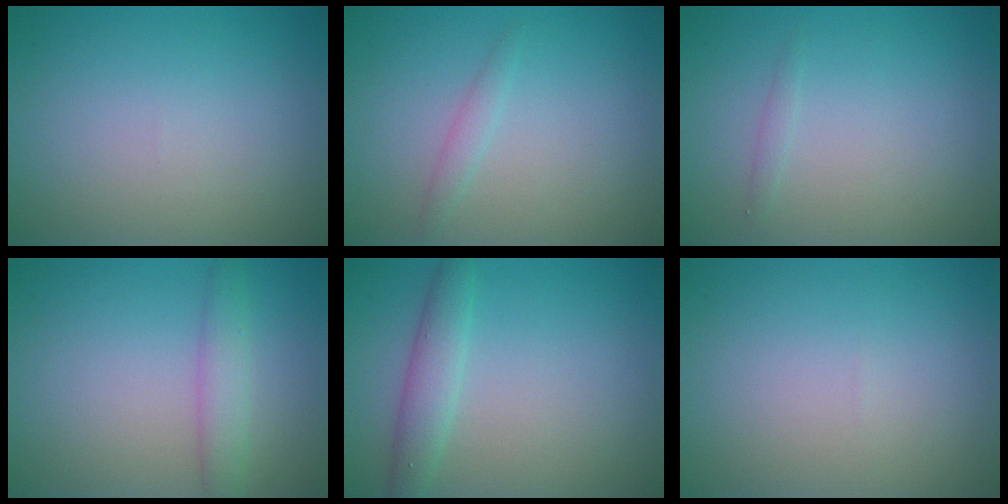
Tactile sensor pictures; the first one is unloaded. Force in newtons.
{"total": 1.1, "press": 1.1, "slide": 0.1}
{"total": 0.6, "press": 0.6, "slide": 0.0}
{"total": 2.6, "press": 2.6, "slide": 0.0}
{"total": 2.6, "press": 2.6, "slide": 0.1}
{"total": 0.0}